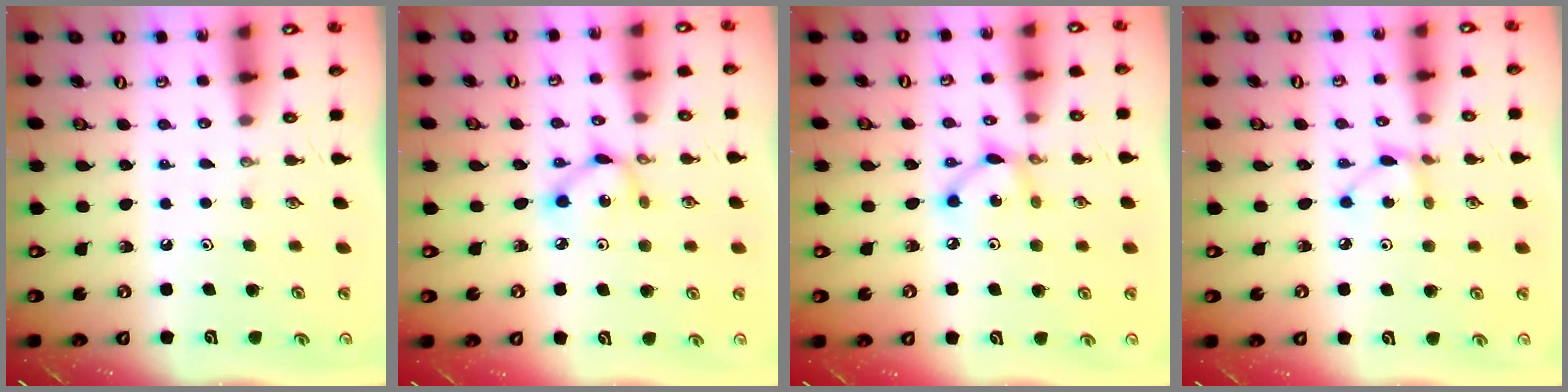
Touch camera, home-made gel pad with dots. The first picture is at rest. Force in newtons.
{"total": 5.5, "press": 5.5, "slide": 0.3}
{"total": 6.0, "press": 6.0, "slide": 0.2}
{"total": 3.6, "press": 3.6, "slide": 0.3}